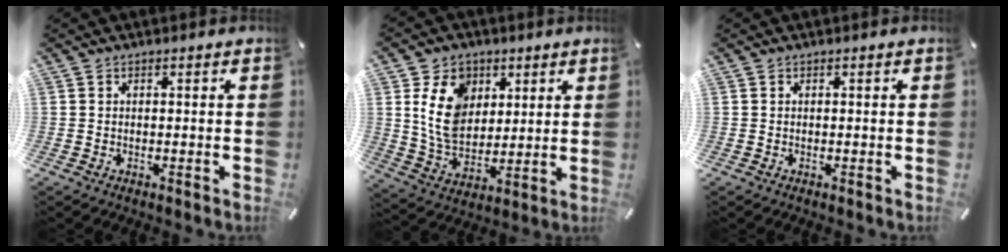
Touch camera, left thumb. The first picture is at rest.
{"total": 12.2, "force": [4.0, 9.6, 6.5], "torque": [-0.135, -0.003, 0.075]}
{"total": 0.0}